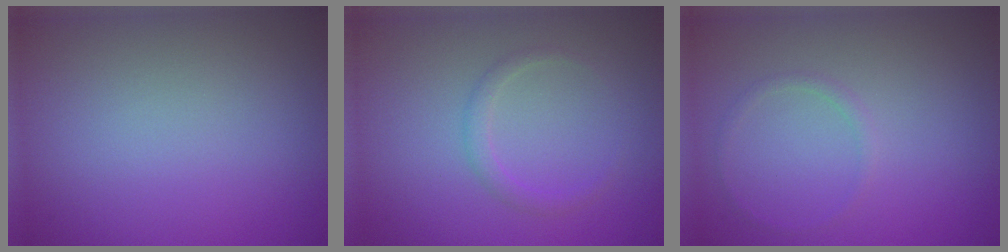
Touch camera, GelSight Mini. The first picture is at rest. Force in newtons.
{"total": 1.3, "press": 1.3, "slide": 0.1}
{"total": 0.8, "press": 0.8, "slide": 0.1}